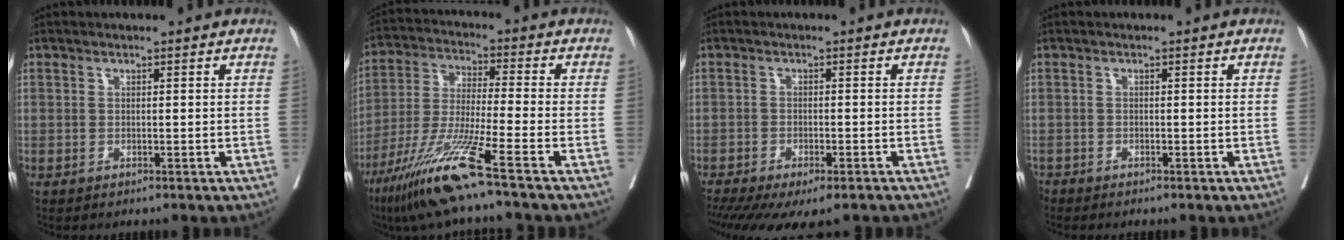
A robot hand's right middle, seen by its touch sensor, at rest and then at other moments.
{"total": 13.2, "force": [-8.4, -1.6, 10.0], "torque": [-0.204, -0.041, -0.159]}
{"total": 12.6, "force": [-9.5, 3.7, 7.3], "torque": [-0.153, -0.020, -0.137]}
{"total": 1.3, "force": [-1.2, 0.4, 0.1], "torque": [-0.005, -0.004, -0.022]}